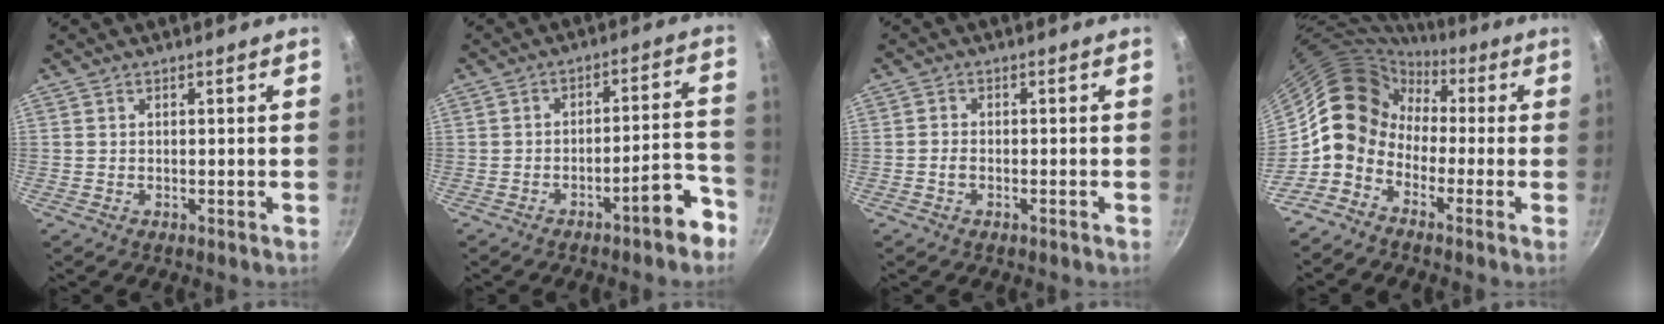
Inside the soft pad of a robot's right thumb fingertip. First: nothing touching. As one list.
[{"total": 8.2, "force": [-5.3, 1.8, 5.9], "torque": [-0.062, 0.061, -0.065]}, {"total": 1.5, "force": [-0.8, 0.8, 1.0], "torque": [-0.022, 0.010, -0.018]}, {"total": 9.6, "force": [-1.4, 8.2, 4.8], "torque": [-0.051, 0.036, -0.053]}]